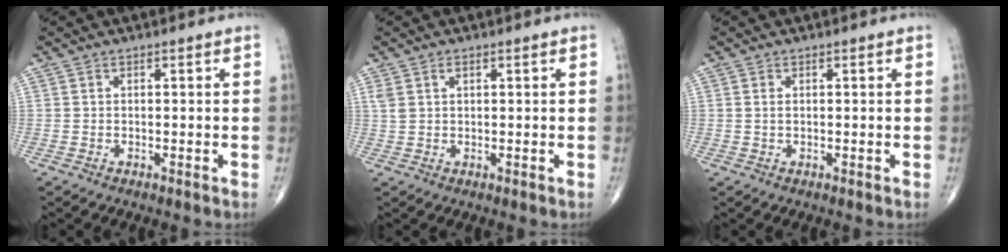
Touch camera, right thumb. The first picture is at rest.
{"total": 2.2, "force": [1.1, 1.2, 1.5], "torque": [-0.035, 0.006, 0.029]}
{"total": 0.8, "force": [0.2, 0.4, 0.6], "torque": [-0.017, 0.003, 0.007]}